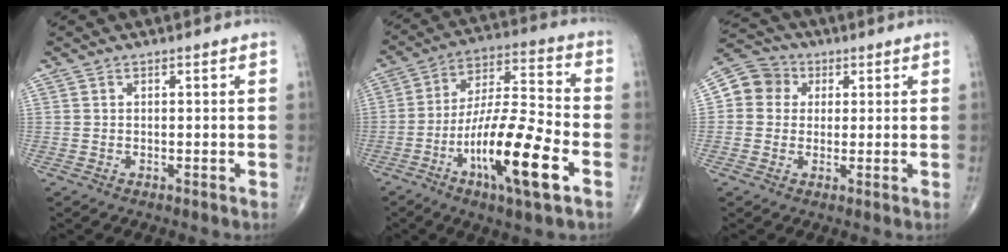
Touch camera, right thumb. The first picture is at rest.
{"total": 18.6, "force": [-7.4, 3.8, 16.6], "torque": [-0.307, 0.032, -0.127]}
{"total": 7.2, "force": [1.4, 6.7, 2.4], "torque": [-0.020, 0.012, 0.013]}